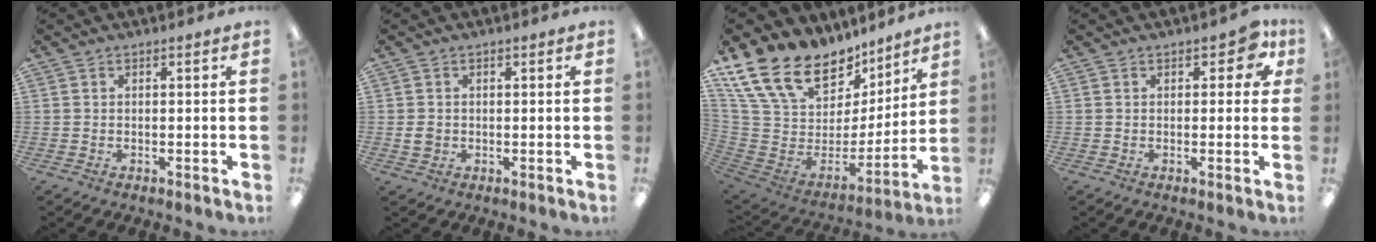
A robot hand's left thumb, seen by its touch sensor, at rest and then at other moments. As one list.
[{"total": 2.4, "force": [0.0, 2.1, 1.1], "torque": [-0.013, 0.003, -0.004]}, {"total": 21.1, "force": [16.0, 11.0, 8.2], "torque": [-0.160, -0.117, 0.310]}, {"total": 5.4, "force": [2.3, 2.9, 3.9], "torque": [-0.046, 0.001, 0.036]}]